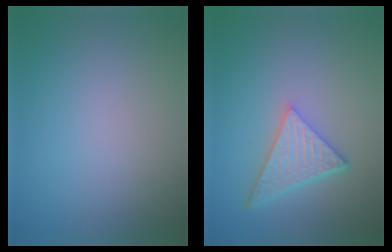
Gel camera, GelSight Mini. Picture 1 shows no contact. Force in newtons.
{"total": 5.1, "press": 3.8, "slide": 3.4}